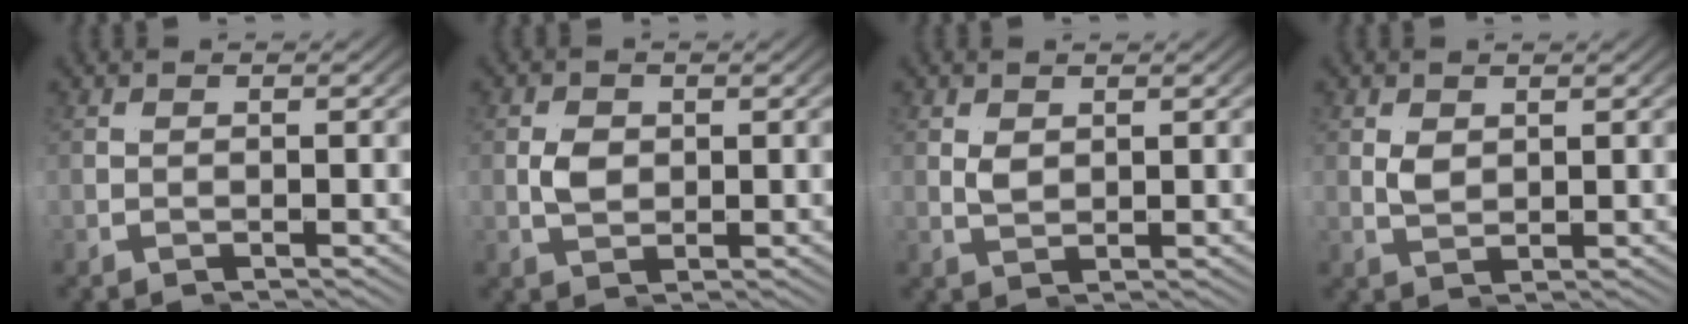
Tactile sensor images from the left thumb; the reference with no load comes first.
{"total": 2.3, "force": [0.6, 1.8, 1.4], "torque": [-0.039, -0.006, 0.012]}
{"total": 1.2, "force": [1.1, 0.3, 0.4], "torque": [-0.013, -0.003, 0.018]}
{"total": 1.4, "force": [1.1, 0.6, 0.6], "torque": [-0.019, -0.004, 0.018]}